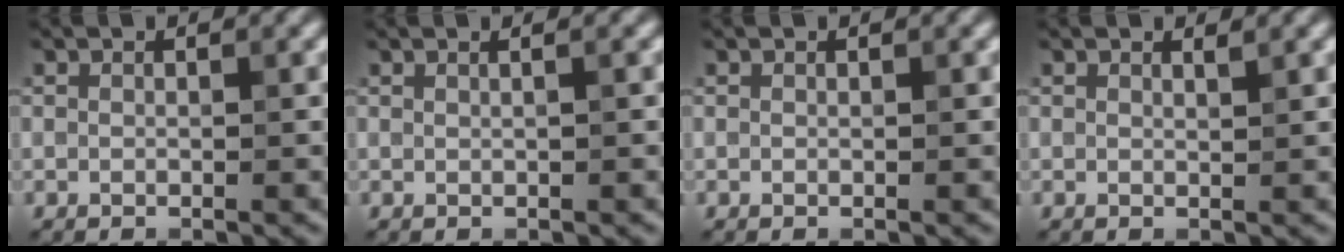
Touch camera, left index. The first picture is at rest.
{"total": 1.5, "force": [0.7, 0.7, 1.1], "torque": [-0.003, -0.003, -0.007]}
{"total": 0.0}
{"total": 0.6, "force": [0.6, 0.0, 0.2], "torque": [0.000, -0.001, 0.010]}